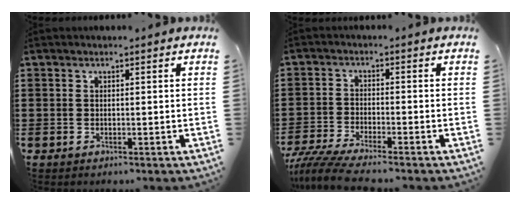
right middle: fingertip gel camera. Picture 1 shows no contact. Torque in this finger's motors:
{"motor_torque": [1.15, -0.57, 0.21, 0.17]}